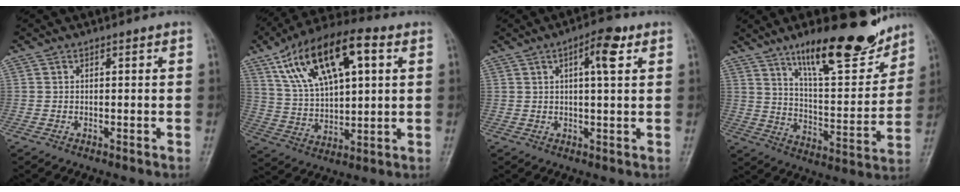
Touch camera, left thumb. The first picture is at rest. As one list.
[{"total": 19.0, "force": [8.0, 8.5, 15.0], "torque": [-0.248, 0.002, 0.140]}, {"total": 5.8, "force": [2.3, 1.6, 5.0], "torque": [-0.071, 0.003, 0.030]}, {"total": 19.1, "force": [13.4, 5.6, 12.4], "torque": [-0.144, -0.081, 0.216]}]